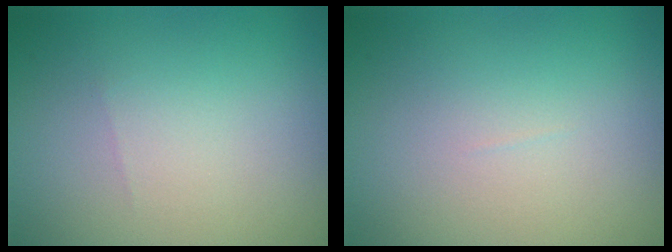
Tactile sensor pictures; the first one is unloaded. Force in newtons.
{"total": 0.0}